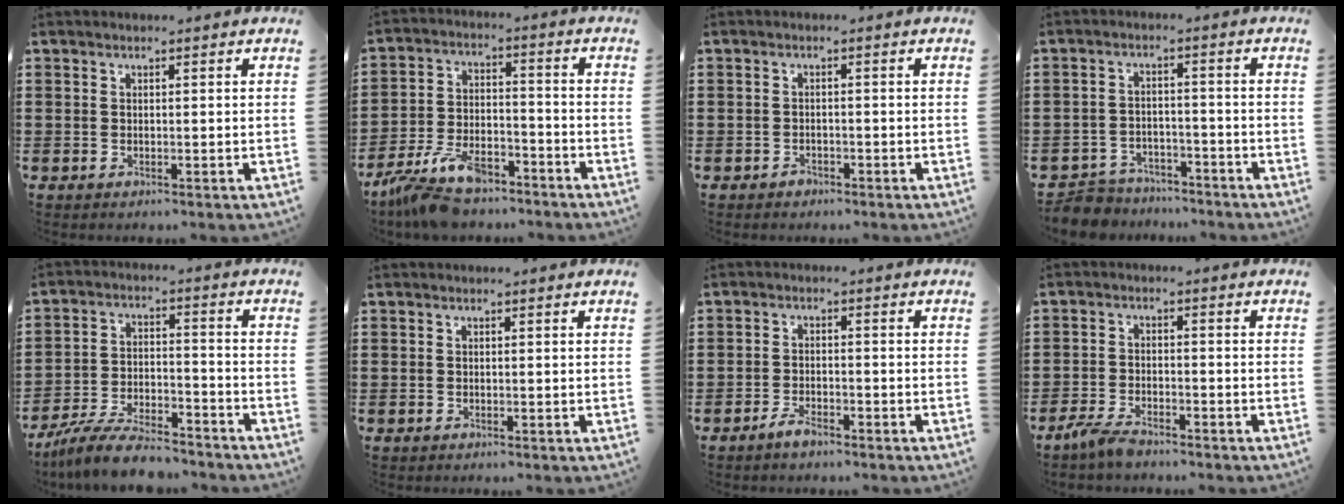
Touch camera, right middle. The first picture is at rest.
{"total": 10.0, "force": [-8.0, 3.3, 4.9], "torque": [-0.105, 0.014, -0.155]}
{"total": 1.1, "force": [-0.9, 0.6, 0.0], "torque": [-0.003, 0.002, -0.021]}
{"total": 4.6, "force": [-4.4, 1.1, -0.2], "torque": [-0.011, 0.006, -0.096]}
{"total": 8.4, "force": [-7.6, 1.5, 3.3], "torque": [-0.068, 0.013, -0.147]}
{"total": 0.0}
{"total": 2.6, "force": [-2.2, 0.8, 1.0], "torque": [-0.026, 0.002, -0.044]}
{"total": 3.7, "force": [-3.1, 0.9, 1.7], "torque": [-0.050, -0.002, -0.067]}